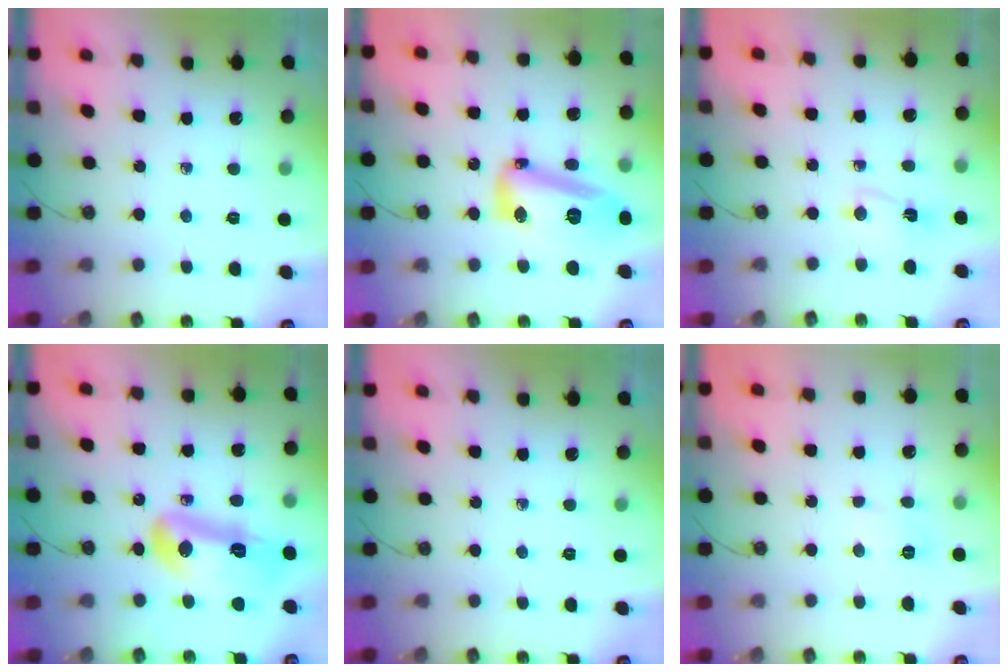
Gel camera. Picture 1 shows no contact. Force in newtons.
{"total": 15.3, "press": 15.2, "slide": 1.5}
{"total": 2.0, "press": 1.6, "slide": 1.2}
{"total": 13.8, "press": 13.7, "slide": 1.8}
{"total": 0.0}
{"total": 4.4, "press": 4.4, "slide": 0.5}